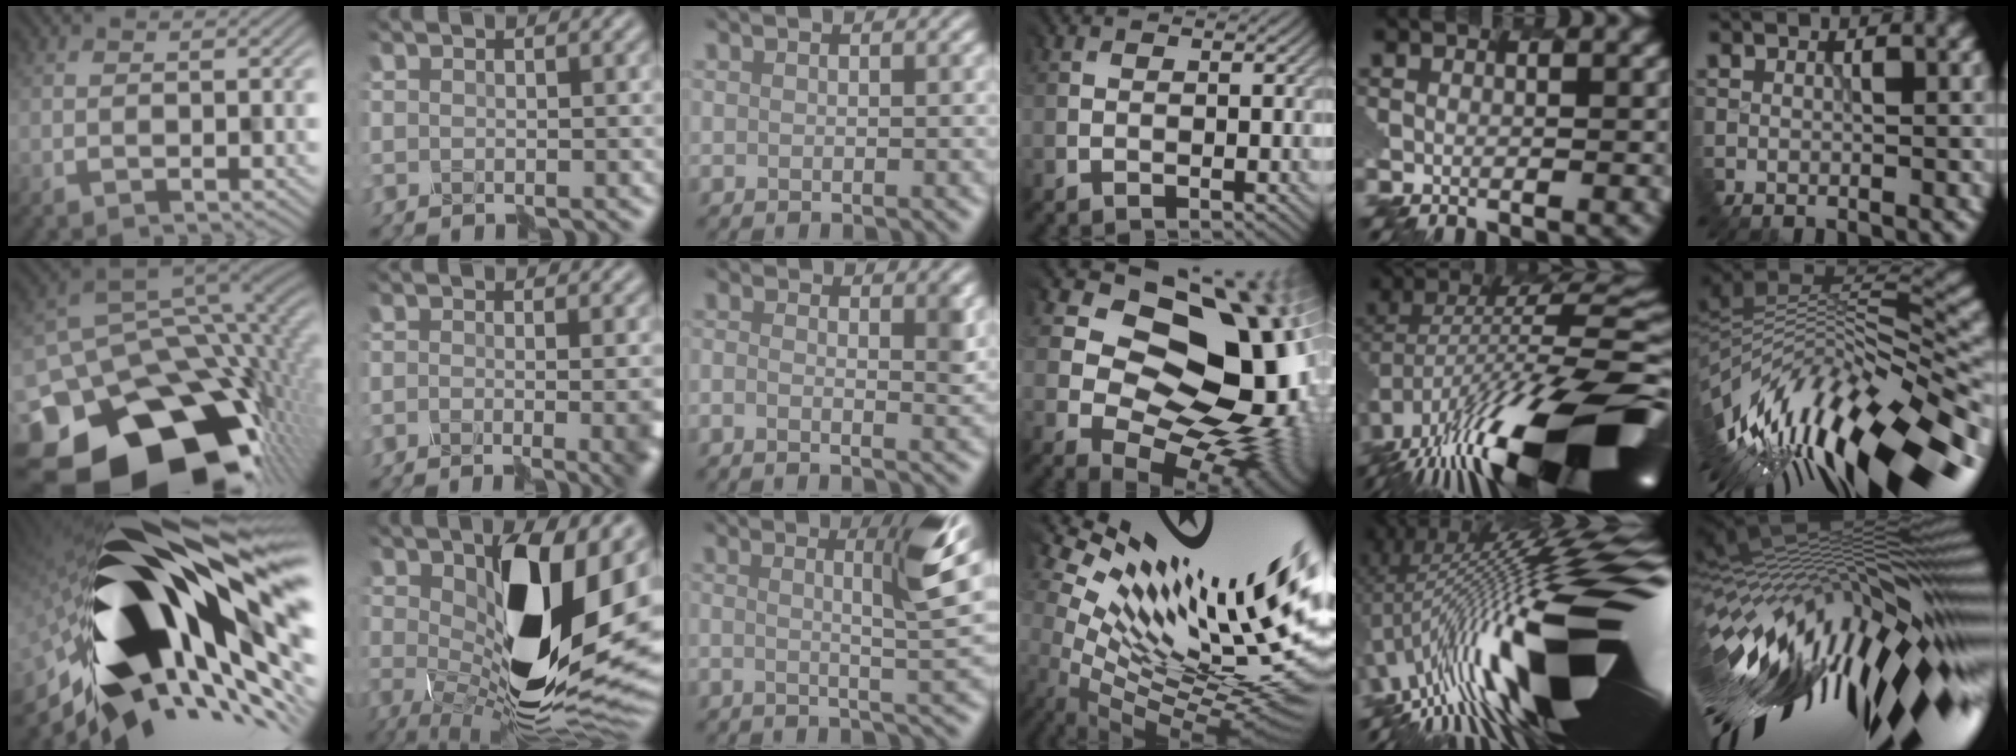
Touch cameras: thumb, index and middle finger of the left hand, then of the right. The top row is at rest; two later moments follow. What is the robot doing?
{"motion": "disassemble", "object": "hinged tin"}